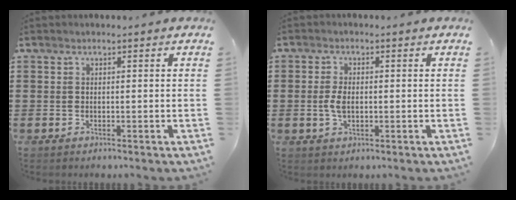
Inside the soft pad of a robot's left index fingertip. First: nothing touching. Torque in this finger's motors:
{"motor_torque": [0.39, 0.34, 0.14, 0.05]}